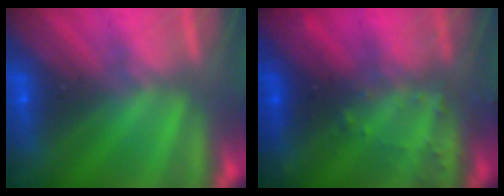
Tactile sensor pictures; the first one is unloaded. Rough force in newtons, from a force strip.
{"total": 3.0}